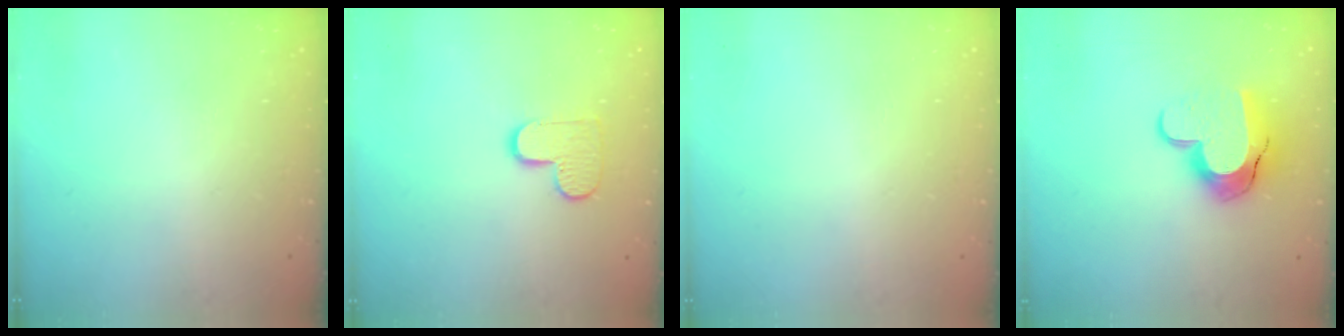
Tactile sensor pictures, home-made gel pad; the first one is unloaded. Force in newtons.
{"total": 8.3, "press": 8.2, "slide": 0.4}
{"total": 0.8, "press": 0.8, "slide": 0.1}
{"total": 12.9, "press": 12.9, "slide": 0.9}